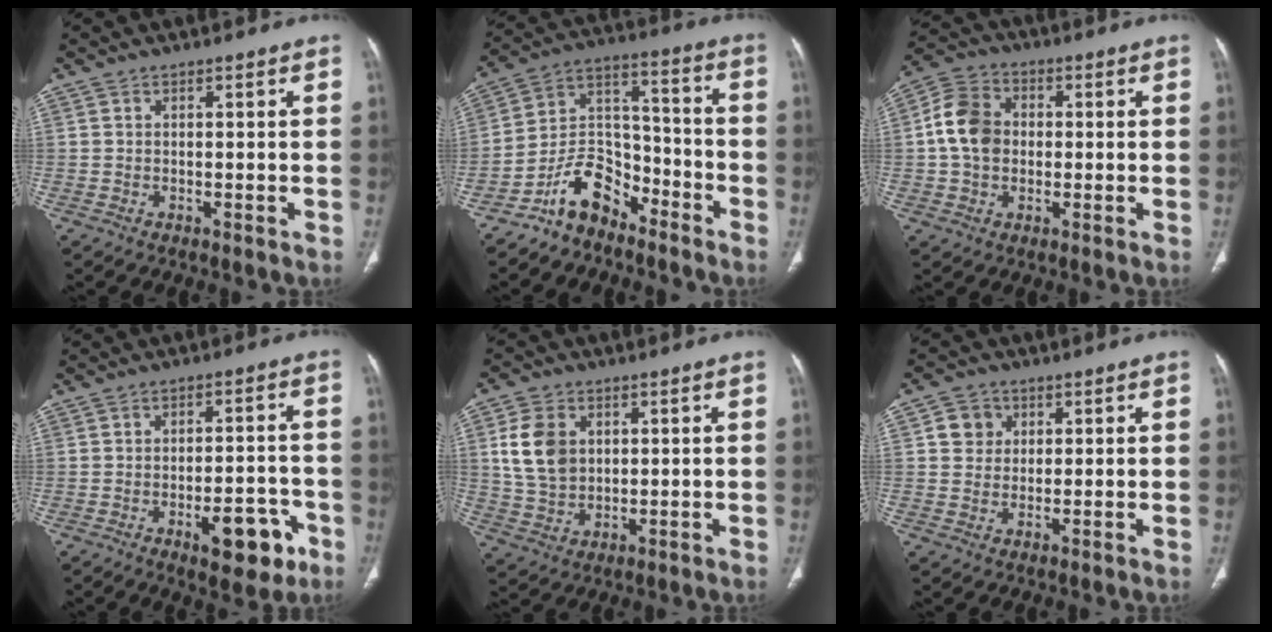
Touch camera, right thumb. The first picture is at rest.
{"total": 11.1, "force": [-8.0, 6.4, 4.2], "torque": [-0.049, 0.091, -0.159]}
{"total": 9.6, "force": [0.2, 7.6, 5.9], "torque": [-0.097, 0.020, -0.007]}
{"total": 10.0, "force": [-4.4, 4.3, 8.0], "torque": [-0.089, 0.021, -0.053]}
{"total": 9.6, "force": [2.2, 7.3, 5.8], "torque": [-0.096, -0.005, 0.049]}
{"total": 4.6, "force": [1.4, 4.2, 1.3], "torque": [-0.001, 0.000, 0.021]}